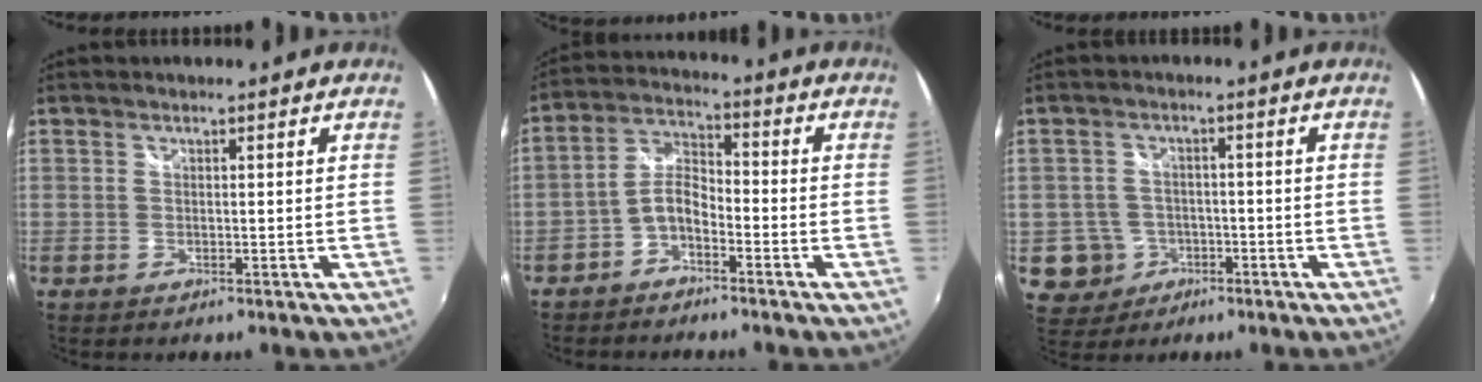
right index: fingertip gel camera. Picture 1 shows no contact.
{"total": 5.4, "force": [-3.4, 2.5, 3.5], "torque": [-0.082, 0.019, -0.068]}
{"total": 6.8, "force": [-2.2, 6.4, 1.1], "torque": [-0.047, 0.015, -0.025]}